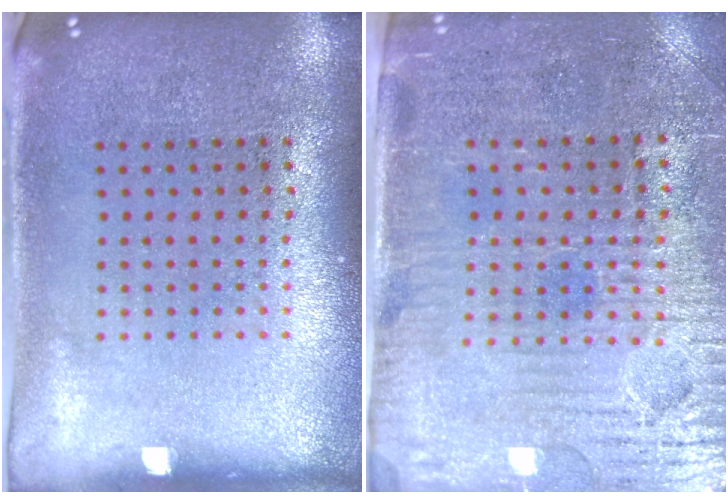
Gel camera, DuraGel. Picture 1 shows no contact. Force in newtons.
{"total": 3.9, "press": 3.5, "slide": 1.5}